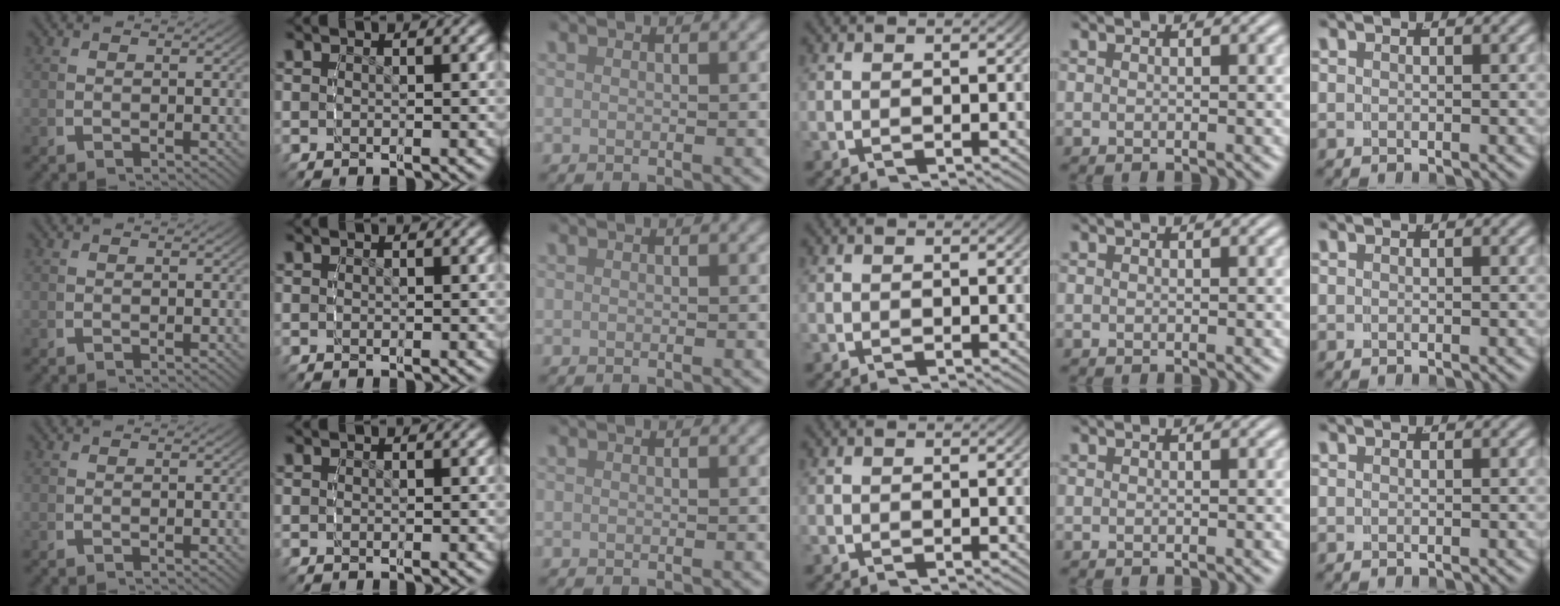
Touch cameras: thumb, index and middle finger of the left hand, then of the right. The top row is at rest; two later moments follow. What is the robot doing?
{"motion": "reach", "object": "jacket"}